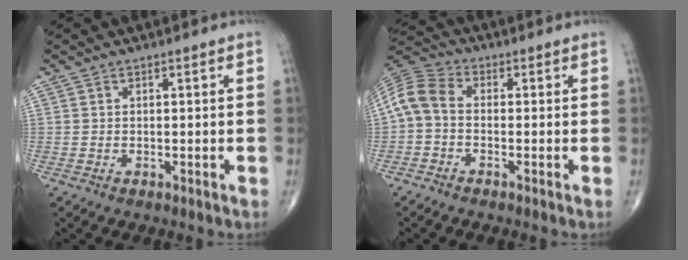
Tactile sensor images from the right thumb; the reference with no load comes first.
{"total": 7.1, "force": [-0.9, 4.6, 5.3], "torque": [-0.107, 0.022, -0.036]}